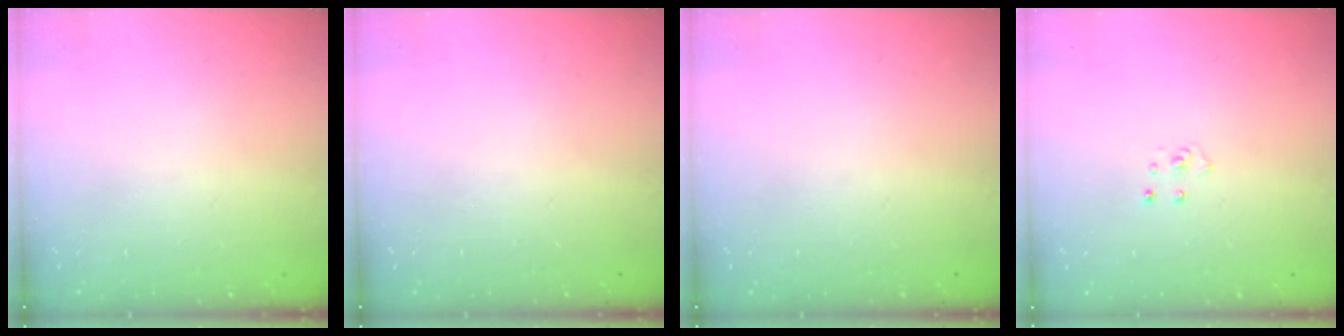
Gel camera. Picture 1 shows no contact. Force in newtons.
{"total": 0.0}
{"total": 0.0}
{"total": 3.6, "press": 3.6, "slide": 0.3}